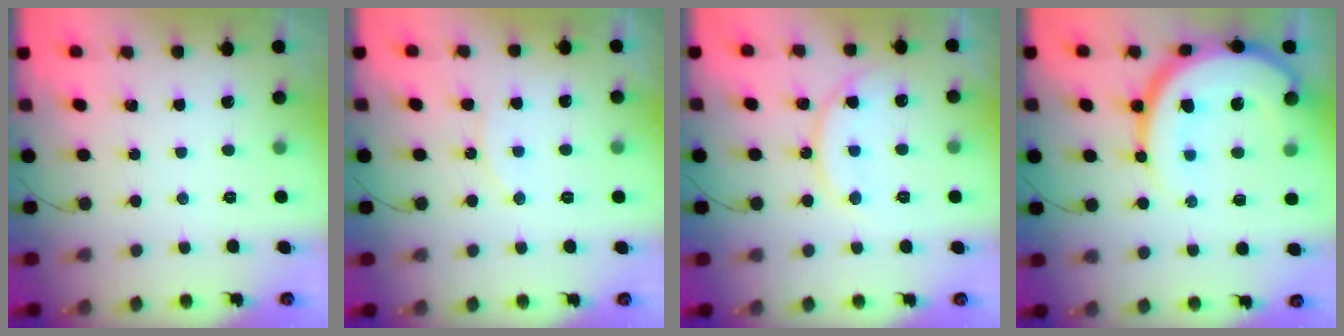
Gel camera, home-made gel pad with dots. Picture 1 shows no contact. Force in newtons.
{"total": 8.7, "press": 8.7, "slide": 0.4}
{"total": 13.0, "press": 13.0, "slide": 0.9}
{"total": 18.1, "press": 18.0, "slide": 1.9}